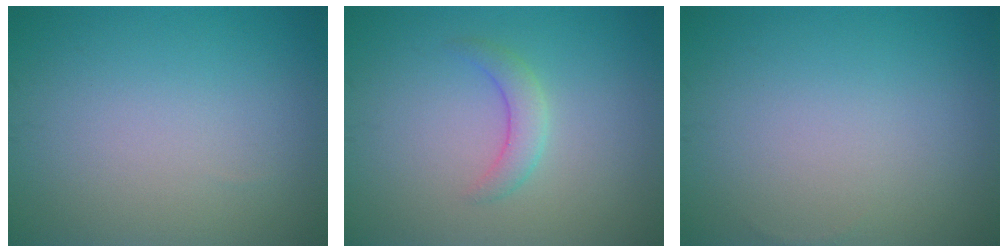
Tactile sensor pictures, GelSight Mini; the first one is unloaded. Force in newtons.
{"total": 2.0, "press": 2.0, "slide": 0.1}
{"total": 0.0}